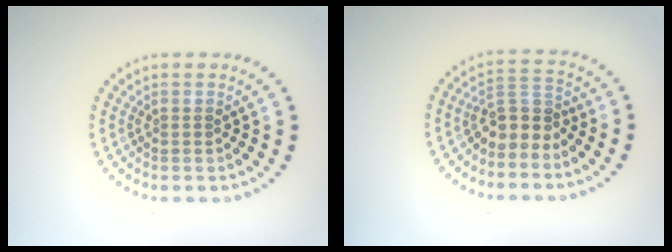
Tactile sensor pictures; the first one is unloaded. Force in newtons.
{"total": 2.7, "press": 2.0, "slide": 1.7}